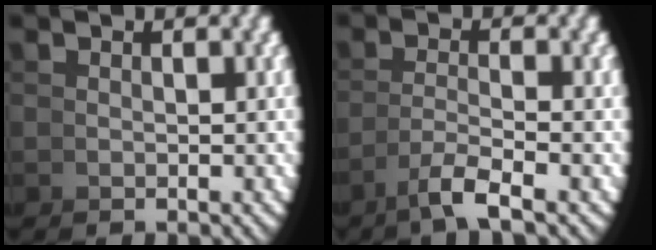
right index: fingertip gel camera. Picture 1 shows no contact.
{"total": 2.9, "force": [-1.6, -0.4, 2.4], "torque": [-0.043, -0.004, -0.022]}